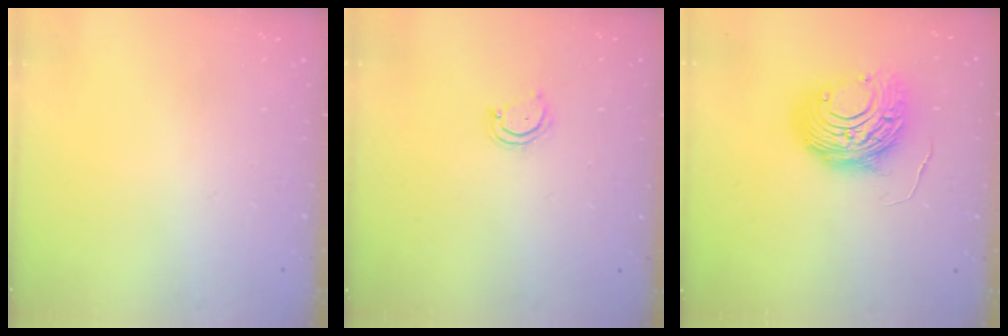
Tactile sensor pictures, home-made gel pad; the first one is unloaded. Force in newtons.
{"total": 3.6, "press": 3.6, "slide": 0.3}
{"total": 12.3, "press": 12.2, "slide": 0.9}